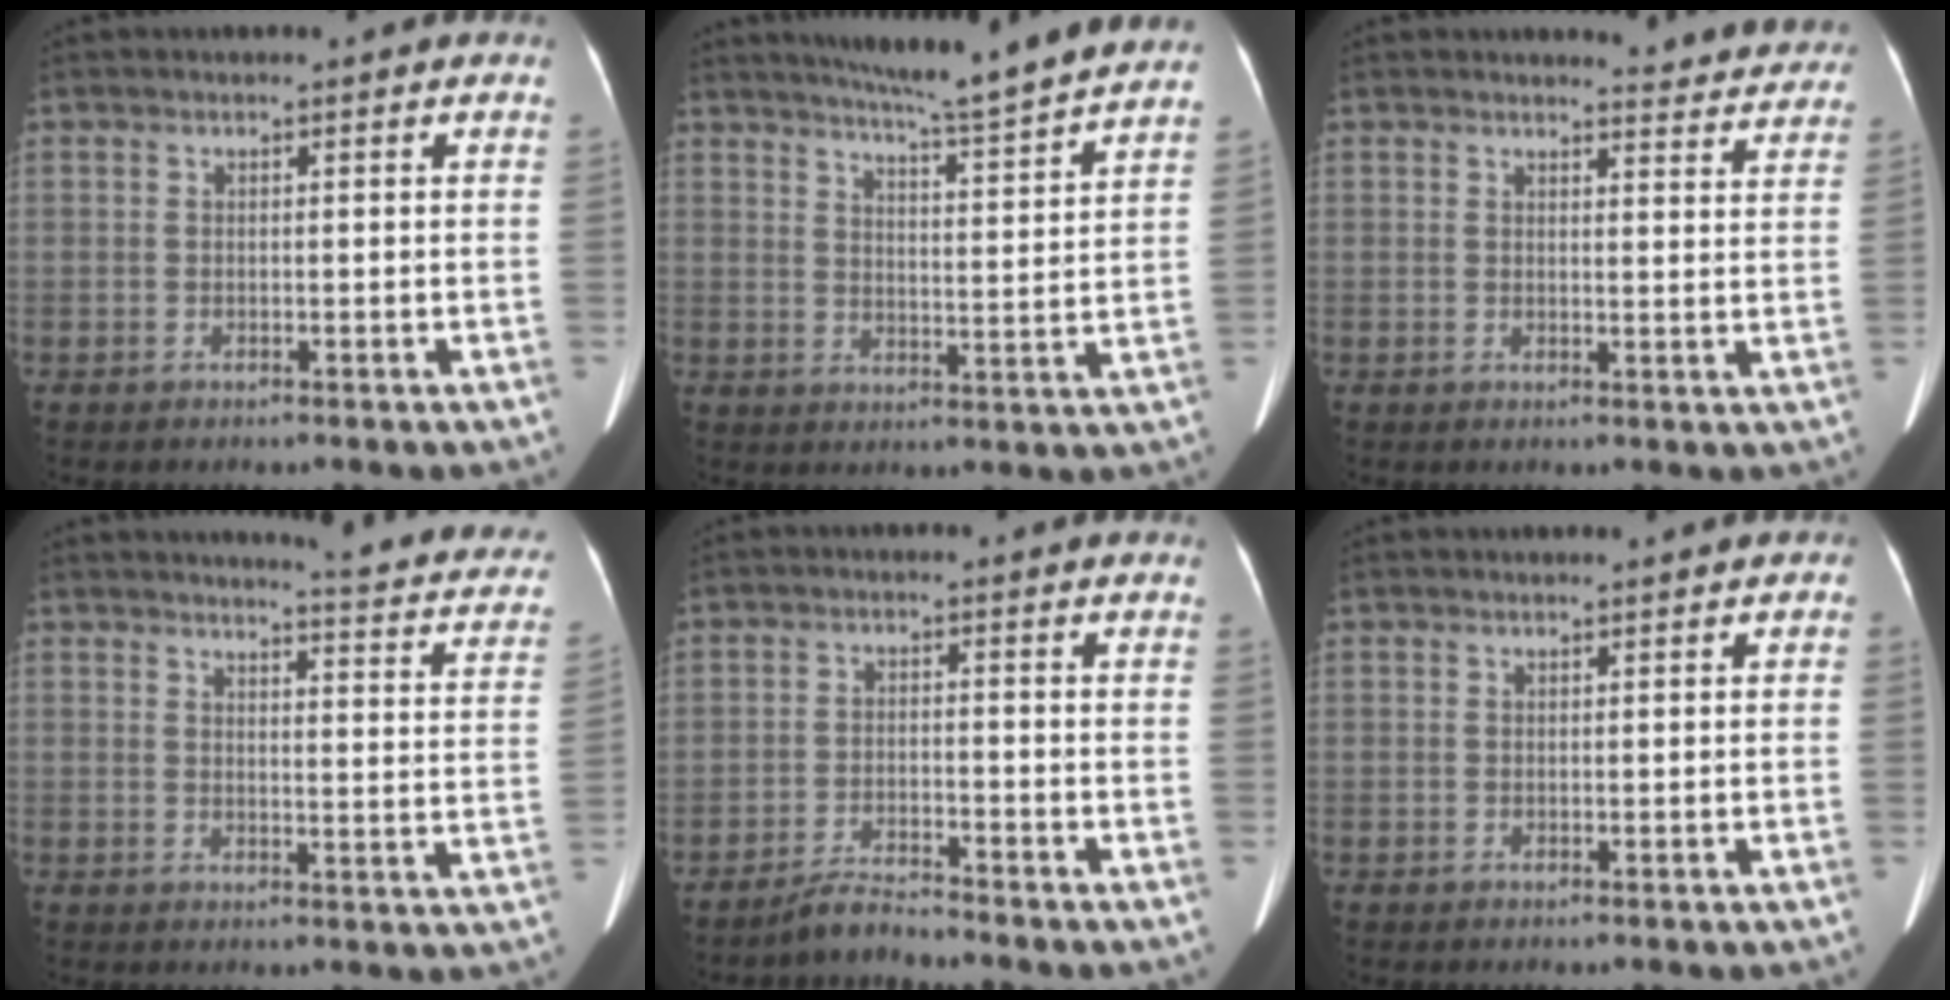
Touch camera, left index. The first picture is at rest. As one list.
[{"total": 13.4, "force": [12.2, -1.2, 5.4], "torque": [-0.092, -0.012, 0.163]}, {"total": 7.1, "force": [7.1, 1.1, 0.3], "torque": [0.011, -0.020, 0.060]}, {"total": 14.8, "force": [13.9, 1.4, 4.8], "torque": [-0.037, -0.071, 0.129]}, {"total": 3.4, "force": [-3.4, -0.5, 0.3], "torque": [-0.012, -0.020, -0.062]}, {"total": 0.0}]